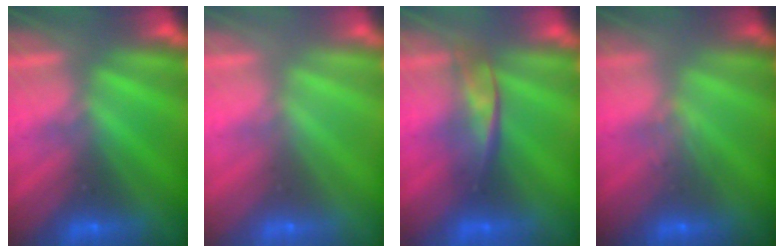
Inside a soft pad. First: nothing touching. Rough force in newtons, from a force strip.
{"total": 3.4}
{"total": 2.2}
{"total": 2.9}